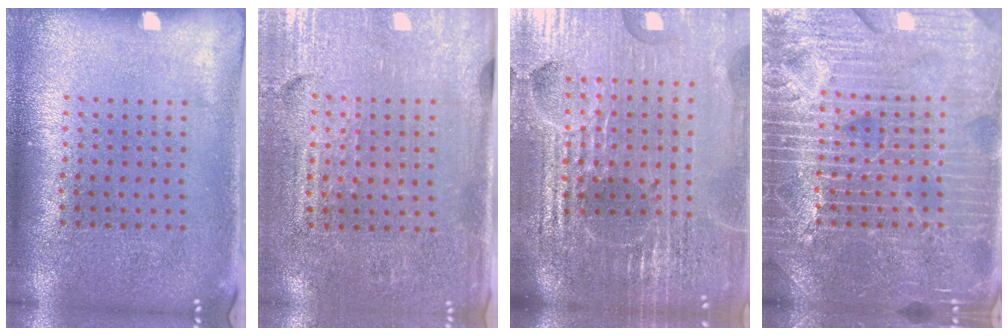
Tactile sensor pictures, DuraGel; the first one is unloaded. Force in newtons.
{"total": 3.4, "press": 3.1, "slide": 1.4}
{"total": 6.7, "press": 5.9, "slide": 3.2}
{"total": 7.2, "press": 7.2, "slide": 0.9}